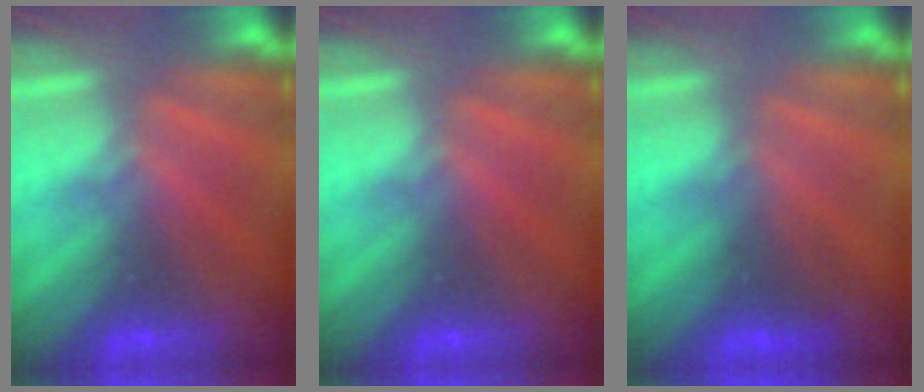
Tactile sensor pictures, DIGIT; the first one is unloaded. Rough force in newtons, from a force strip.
{"total": 0.0}
{"total": 2.6}